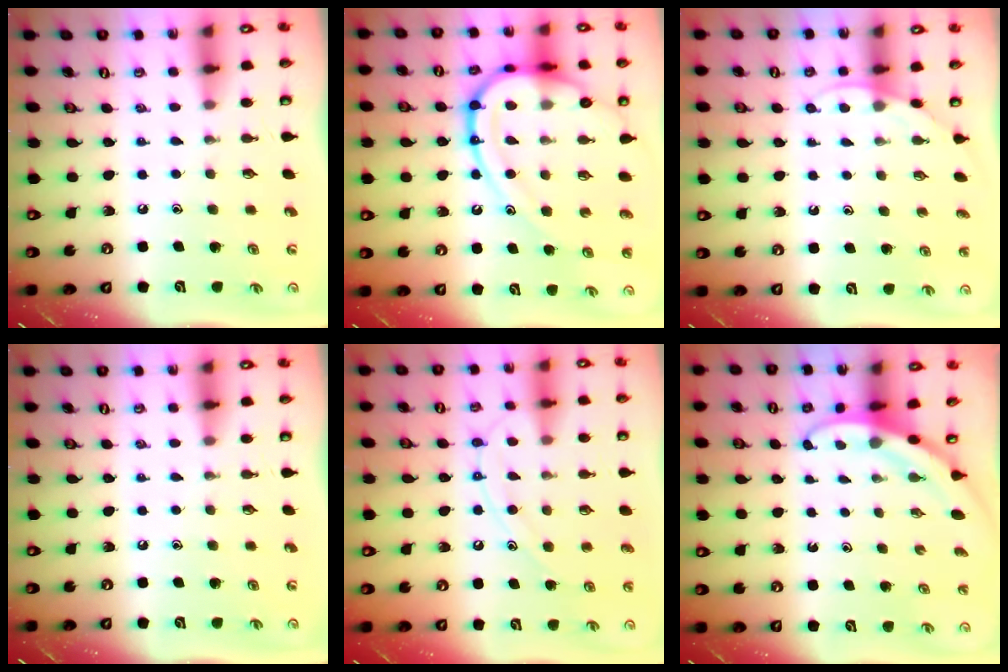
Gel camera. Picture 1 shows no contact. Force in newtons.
{"total": 20.4, "press": 20.3, "slide": 2.2}
{"total": 4.6, "press": 4.6, "slide": 0.3}
{"total": 0.0}
{"total": 10.7, "press": 10.7, "slide": 0.9}
{"total": 3.0, "press": 3.0, "slide": 0.1}